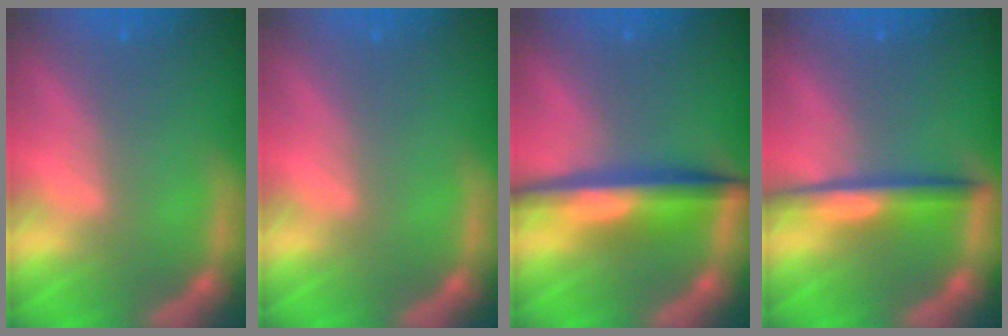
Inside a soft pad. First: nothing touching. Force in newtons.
{"total": 0.0}
{"total": 6.0}
{"total": 4.0}